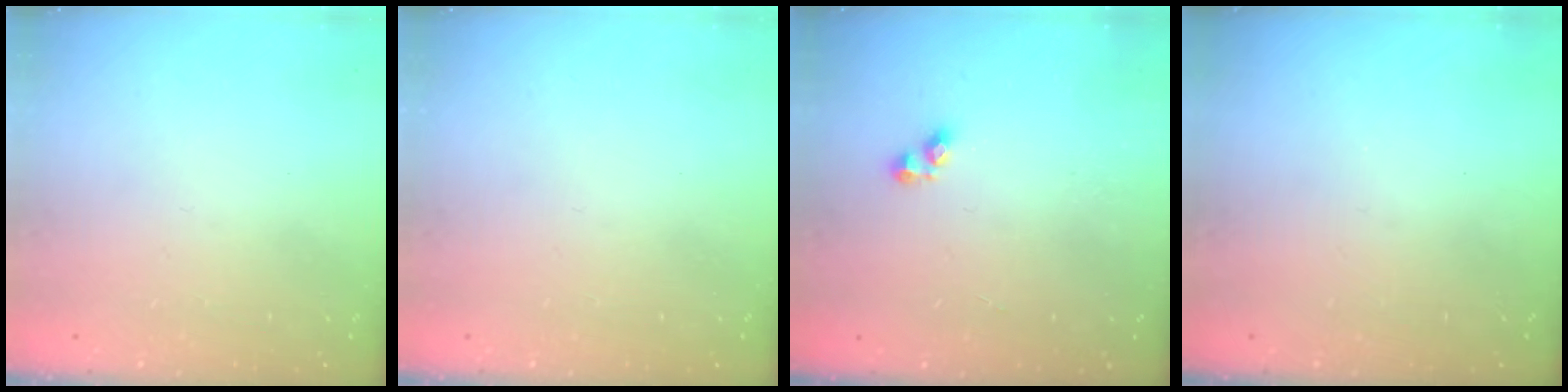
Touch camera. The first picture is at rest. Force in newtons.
{"total": 0.0}
{"total": 2.8, "press": 2.7, "slide": 0.5}
{"total": 0.0}